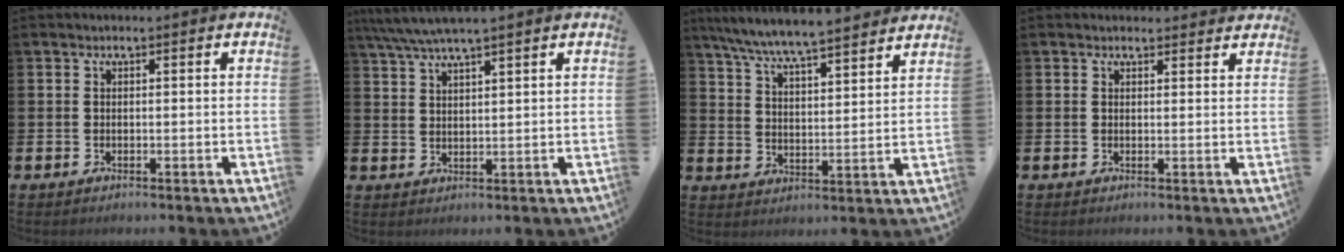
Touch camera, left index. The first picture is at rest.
{"total": 4.4, "force": [3.9, -0.1, 2.0], "torque": [-0.053, -0.007, 0.071]}
{"total": 7.5, "force": [7.3, -0.1, 1.7], "torque": [-0.064, -0.050, 0.130]}
{"total": 1.4, "force": [1.3, 0.5, -0.1], "torque": [0.010, -0.003, 0.023]}